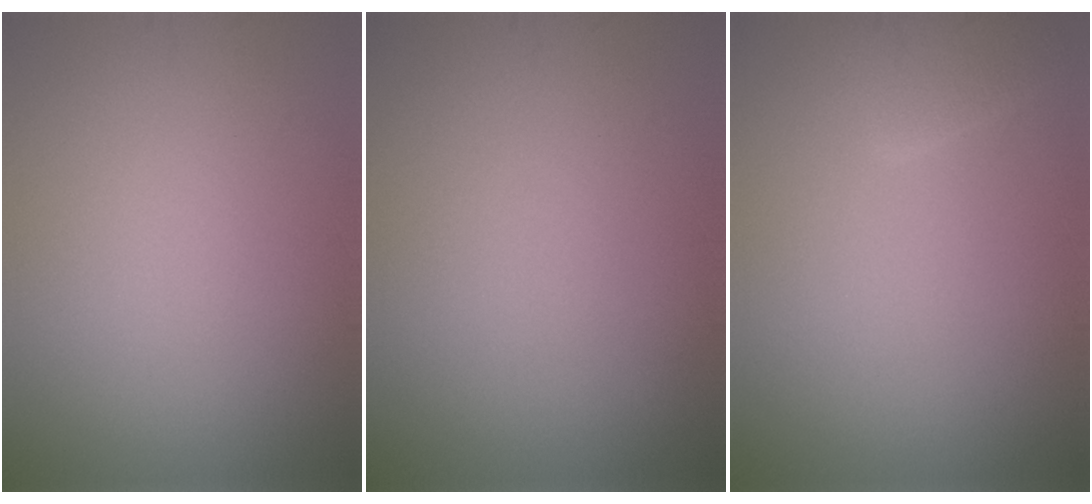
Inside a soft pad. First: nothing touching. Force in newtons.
{"total": 0.0}
{"total": 1.8, "press": 1.8, "slide": 0.2}